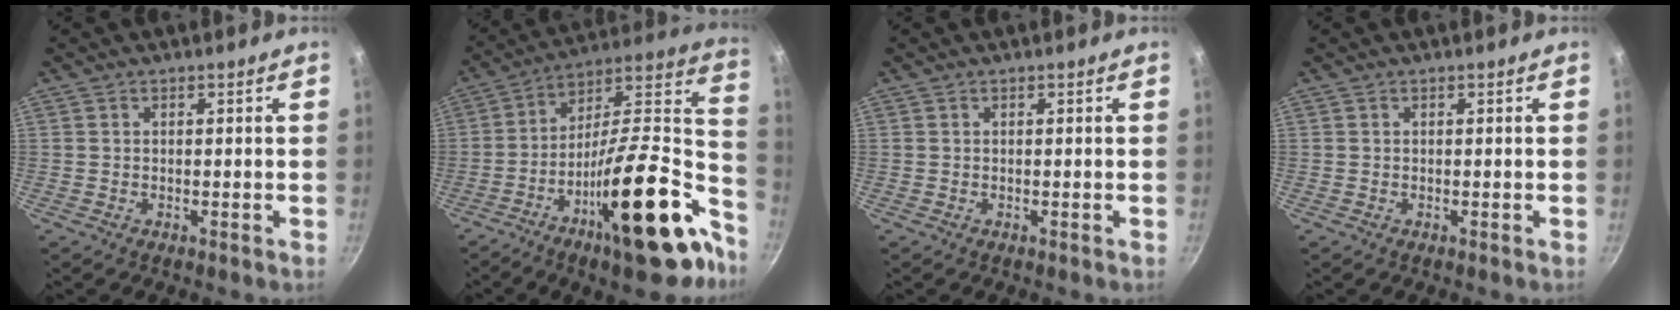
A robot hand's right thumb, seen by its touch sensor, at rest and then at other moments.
{"total": 30.6, "force": [-13.0, 9.9, 25.9], "torque": [-0.341, 0.076, -0.214]}
{"total": 0.0}
{"total": 0.0}